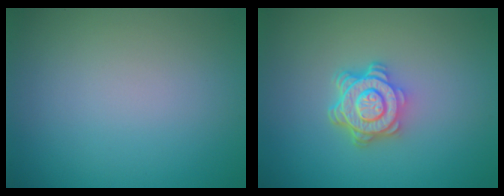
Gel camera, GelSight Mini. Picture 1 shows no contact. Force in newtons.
{"total": 4.9, "press": 3.7, "slide": 3.2}